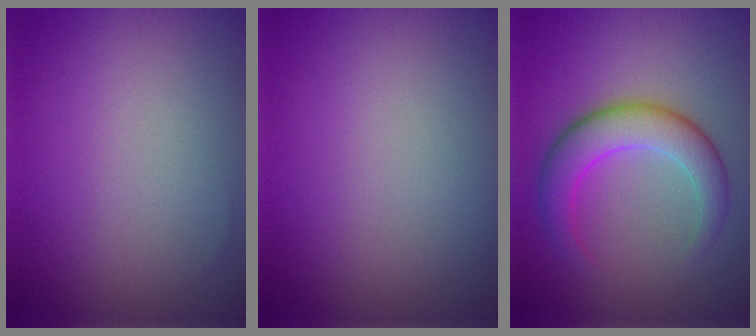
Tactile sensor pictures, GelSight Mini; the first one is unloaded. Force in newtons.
{"total": 0.0}
{"total": 5.6, "press": 5.6, "slide": 0.1}